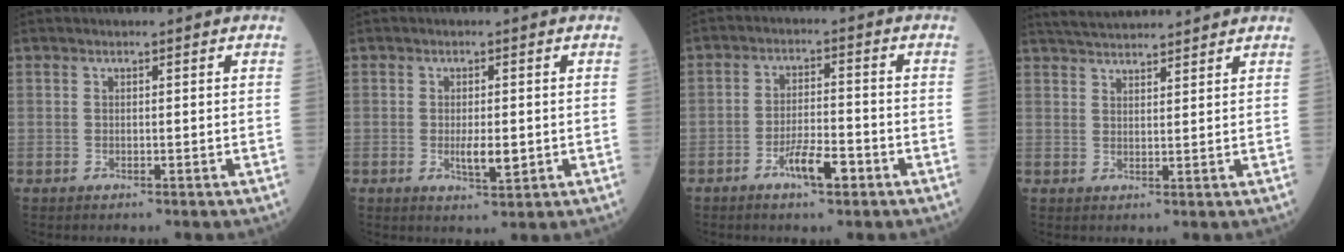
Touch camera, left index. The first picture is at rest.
{"total": 3.6, "force": [-0.5, 1.0, 3.4], "torque": [-0.063, -0.004, -0.003]}
{"total": 5.7, "force": [-3.2, 1.3, 4.5], "torque": [-0.086, 0.001, -0.055]}
{"total": 8.4, "force": [8.0, 0.6, 2.6], "torque": [-0.049, 0.035, 0.122]}